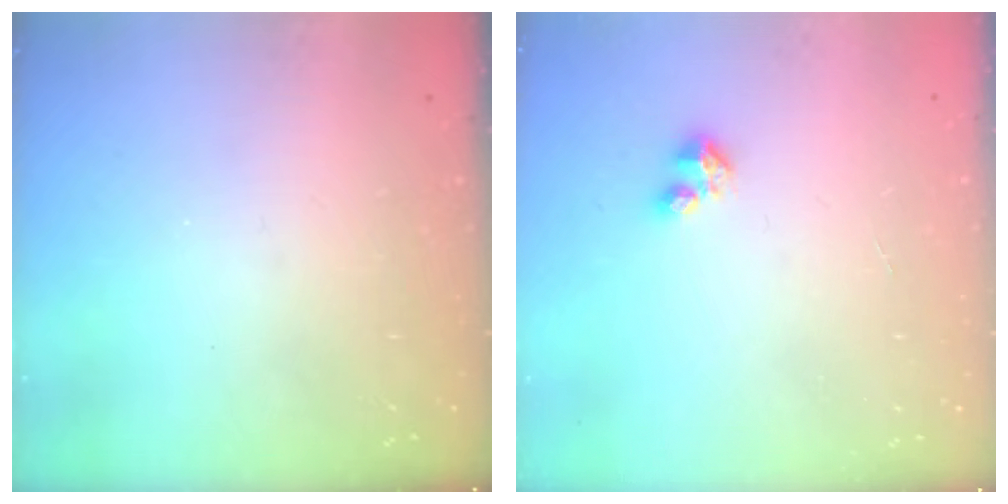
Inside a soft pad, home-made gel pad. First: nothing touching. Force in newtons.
{"total": 2.4, "press": 2.4, "slide": 0.3}